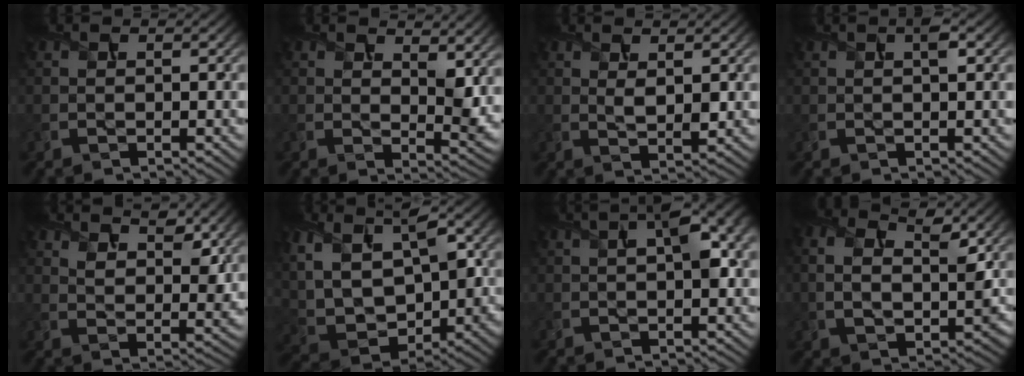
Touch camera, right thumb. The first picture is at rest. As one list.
[{"total": 6.0, "force": [3.3, 2.6, 4.3], "torque": [-0.073, -0.009, 0.056]}, {"total": 2.6, "force": [1.0, 1.0, 2.1], "torque": [-0.045, -0.007, 0.023]}, {"total": 1.3, "force": [0.5, 0.2, 1.2], "torque": [-0.023, 0.005, 0.008]}, {"total": 7.0, "force": [5.0, 2.8, 3.9], "torque": [-0.074, -0.009, 0.091]}, {"total": 14.7, "force": [2.9, 9.7, 10.7], "torque": [-0.240, 0.009, 0.071]}, {"total": 5.5, "force": [1.4, 1.7, 5.0], "torque": [-0.078, 0.015, 0.019]}, {"total": 7.8, "force": [0.9, 5.2, 5.8], "torque": [-0.086, 0.003, 0.006]}]